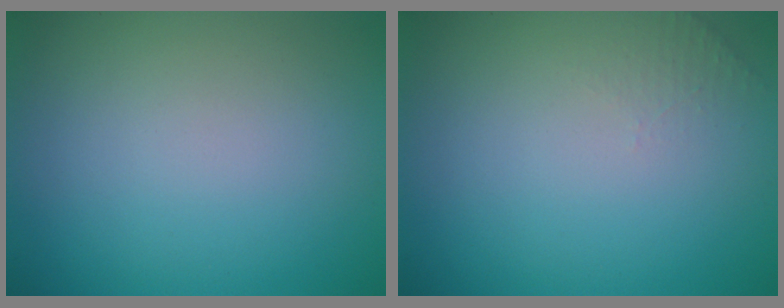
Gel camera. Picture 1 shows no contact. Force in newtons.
{"total": 1.0, "press": 0.9, "slide": 0.3}